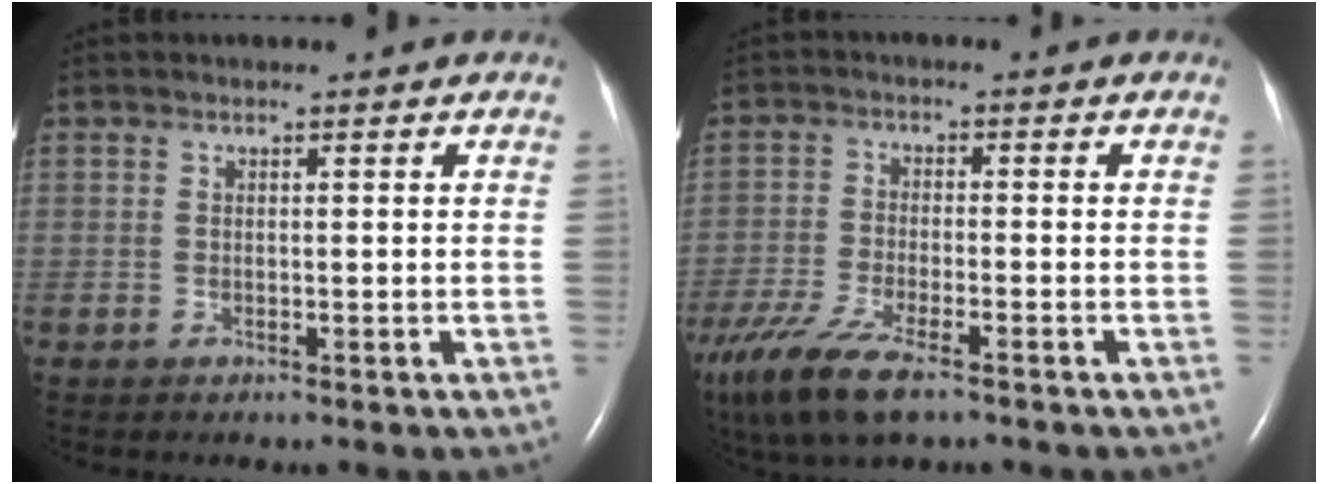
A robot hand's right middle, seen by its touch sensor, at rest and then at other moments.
{"total": 12.4, "force": [-8.5, 3.2, 8.4], "torque": [-0.182, -0.031, -0.151]}